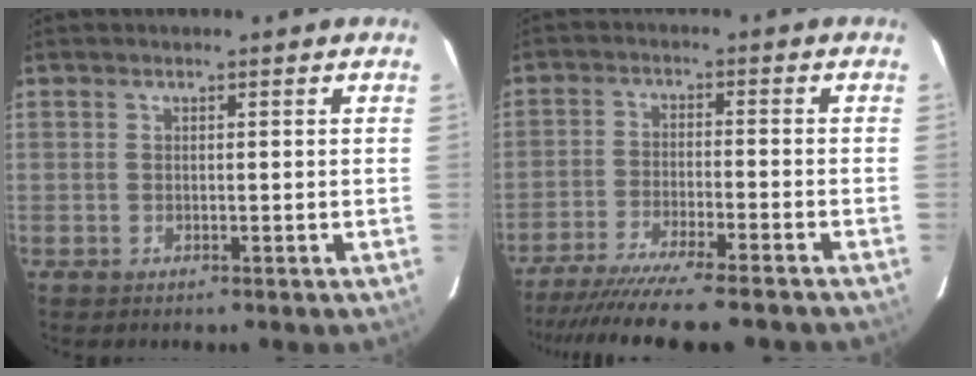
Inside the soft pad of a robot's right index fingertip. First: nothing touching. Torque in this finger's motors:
{"motor_torque": [1.11, -1.03, 1.01, 0.21]}